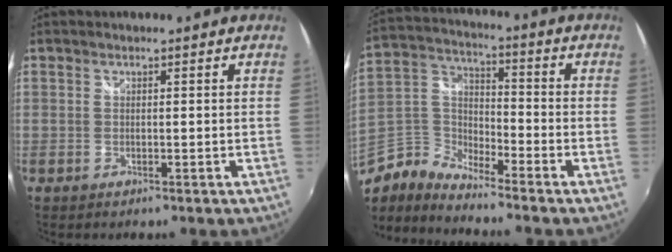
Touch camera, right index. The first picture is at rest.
{"total": 6.5, "force": [-5.1, 3.4, 2.3], "torque": [-0.061, 0.024, -0.124]}